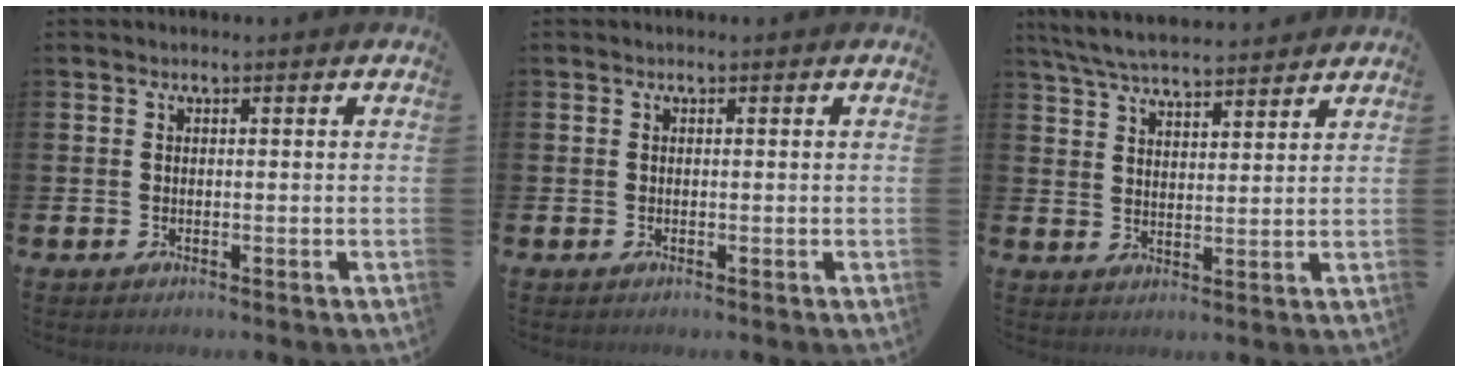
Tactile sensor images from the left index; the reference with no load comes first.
{"total": 0.0}
{"total": 6.1, "force": [5.9, 0.6, 1.4], "torque": [-0.052, -0.025, 0.108]}